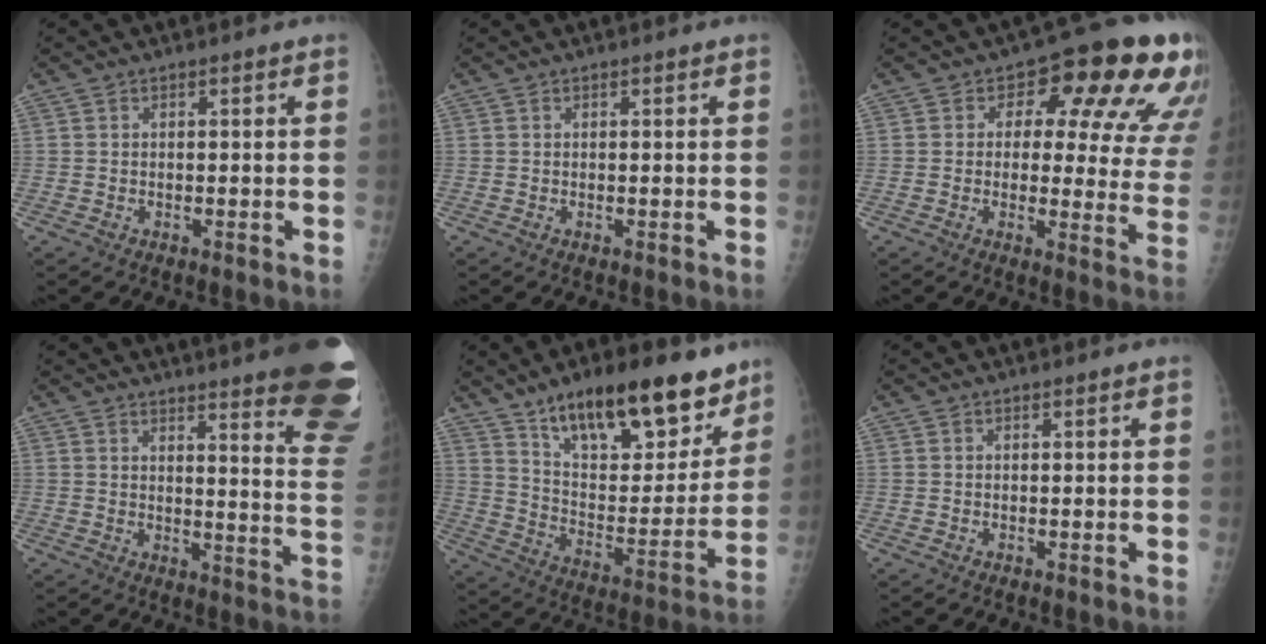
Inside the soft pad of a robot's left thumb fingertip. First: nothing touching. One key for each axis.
{"total": 0.0}
{"total": 18.5, "fx": 7.7, "fy": 8.8, "fz": 14.3, "tx": -0.128, "ty": -0.015, "tz": 0.084}
{"total": 21.4, "fx": 15.9, "fy": 2.7, "fz": 14.0, "tx": -0.143, "ty": -0.116, "tz": 0.180}
{"total": 23.6, "fx": 15.9, "fy": 9.2, "fz": 14.8, "tx": -0.179, "ty": -0.061, "tz": 0.259}
{"total": 0.0}